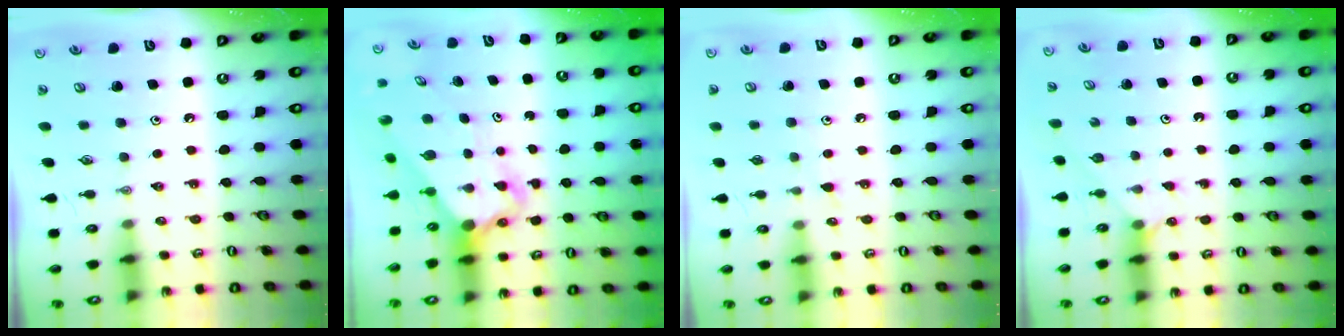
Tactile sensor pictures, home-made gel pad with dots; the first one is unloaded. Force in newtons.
{"total": 4.5, "press": 4.5, "slide": 0.5}
{"total": 5.4, "press": 5.4, "slide": 0.5}
{"total": 2.0, "press": 1.9, "slide": 0.4}